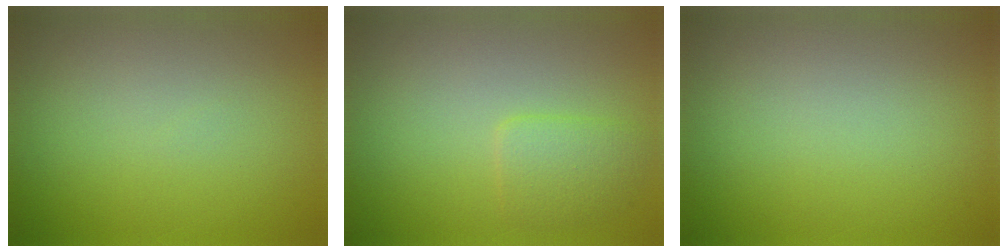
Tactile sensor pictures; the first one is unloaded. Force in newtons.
{"total": 2.0, "press": 2.0, "slide": 0.1}
{"total": 0.0}